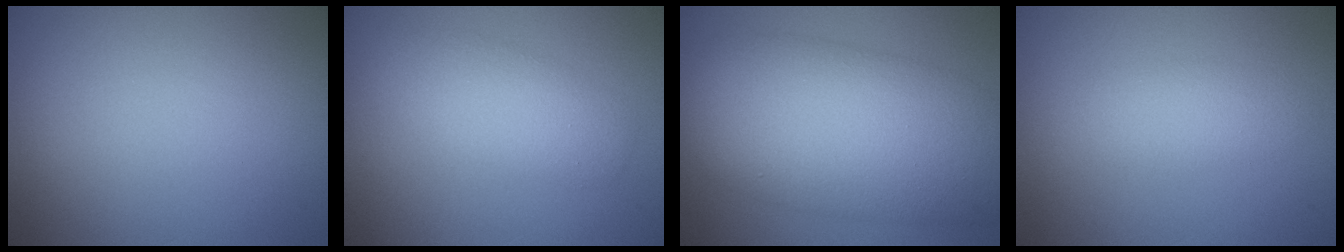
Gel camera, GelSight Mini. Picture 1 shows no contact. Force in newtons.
{"total": 3.4, "press": 3.4, "slide": 0.1}
{"total": 12.3, "press": 12.3, "slide": 0.3}
{"total": 2.3, "press": 2.3, "slide": 0.0}